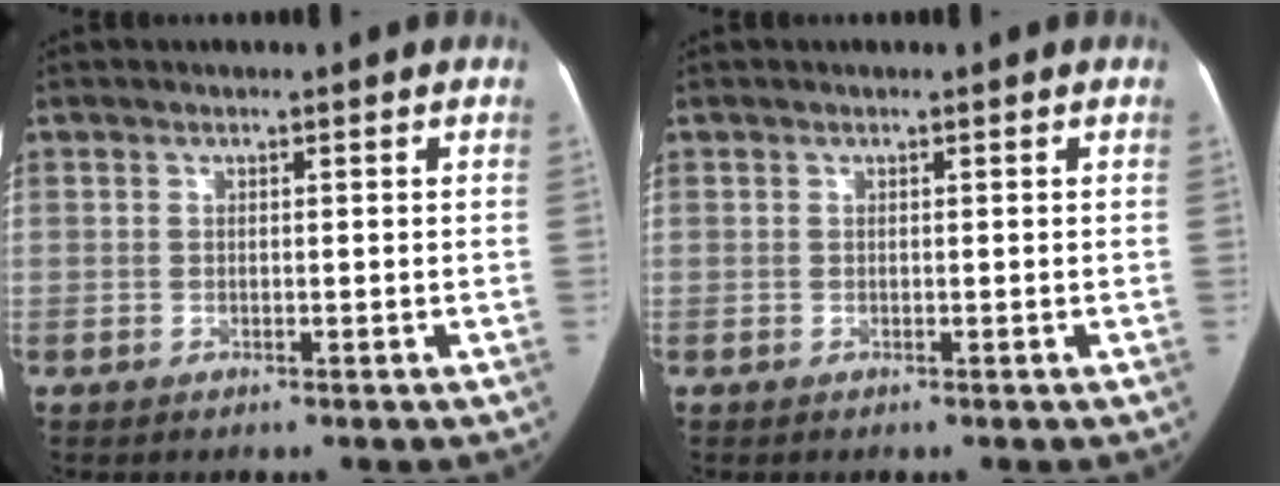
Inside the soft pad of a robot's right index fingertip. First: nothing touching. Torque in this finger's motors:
{"motor_torque": [0.00, 0.00, 0.00, 0.00]}